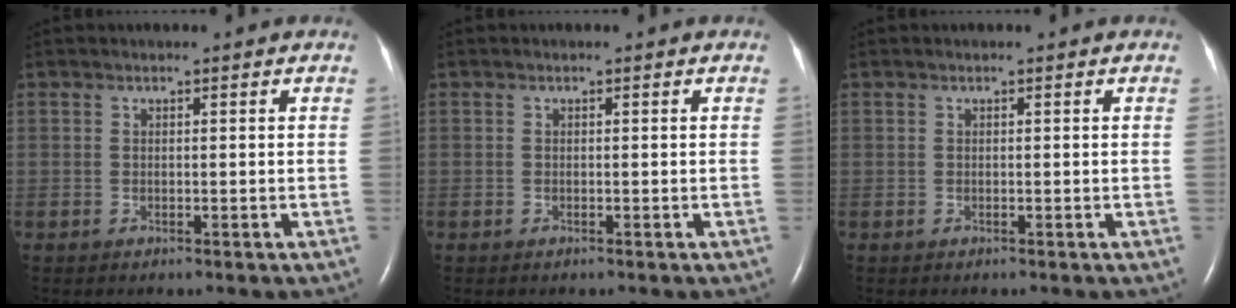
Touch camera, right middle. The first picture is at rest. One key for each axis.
{"total": 0.0}
{"total": 0.0}